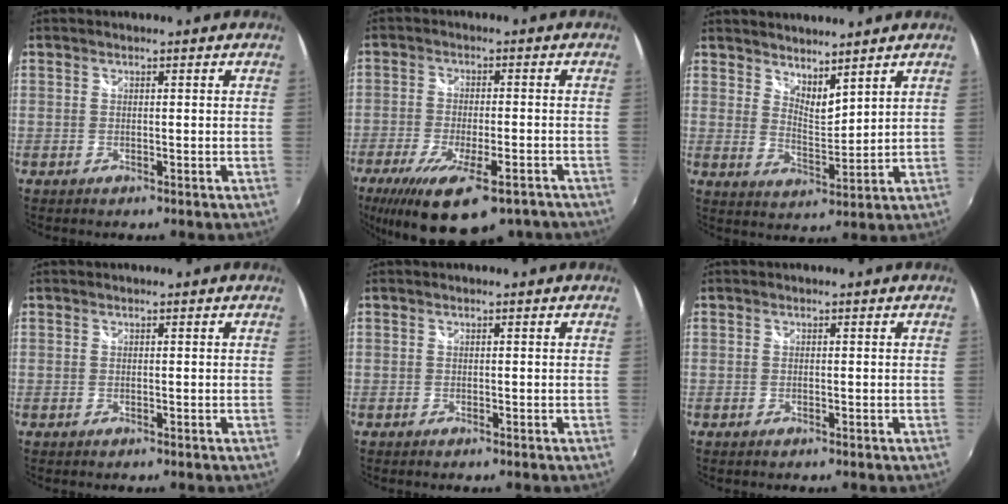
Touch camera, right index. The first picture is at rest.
{"total": 16.8, "force": [-12.4, 5.1, 10.1], "torque": [-0.198, -0.050, -0.185]}
{"total": 5.8, "force": [5.1, 1.4, 2.3], "torque": [-0.031, -0.007, 0.088]}
{"total": 0.0}
{"total": 0.0}
{"total": 0.0}